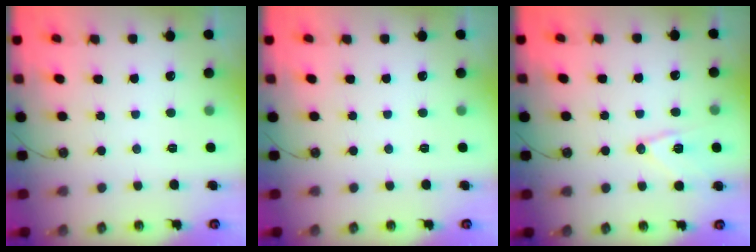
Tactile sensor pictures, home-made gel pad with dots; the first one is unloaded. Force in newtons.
{"total": 0.0}
{"total": 11.9, "press": 11.8, "slide": 0.8}